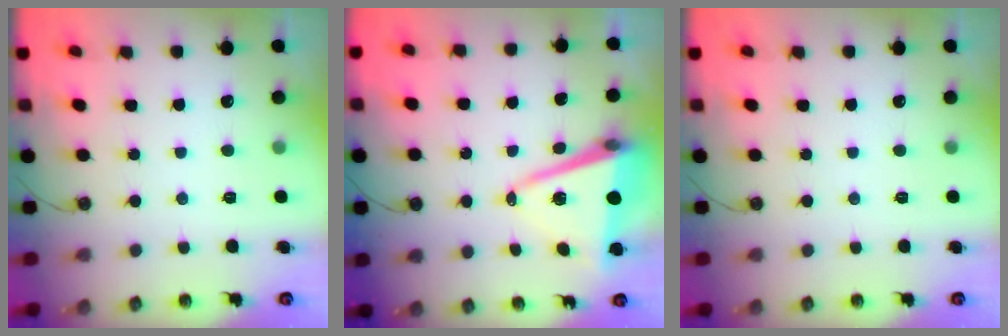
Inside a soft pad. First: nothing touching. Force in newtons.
{"total": 11.2, "press": 10.5, "slide": 4.1}
{"total": 0.0}